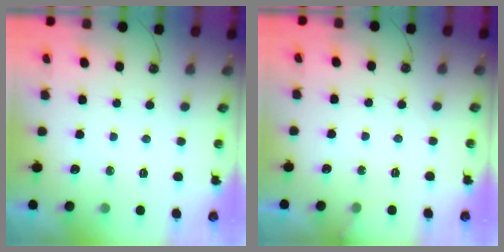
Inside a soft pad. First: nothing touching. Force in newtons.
{"total": 2.8, "press": 2.8, "slide": 0.2}